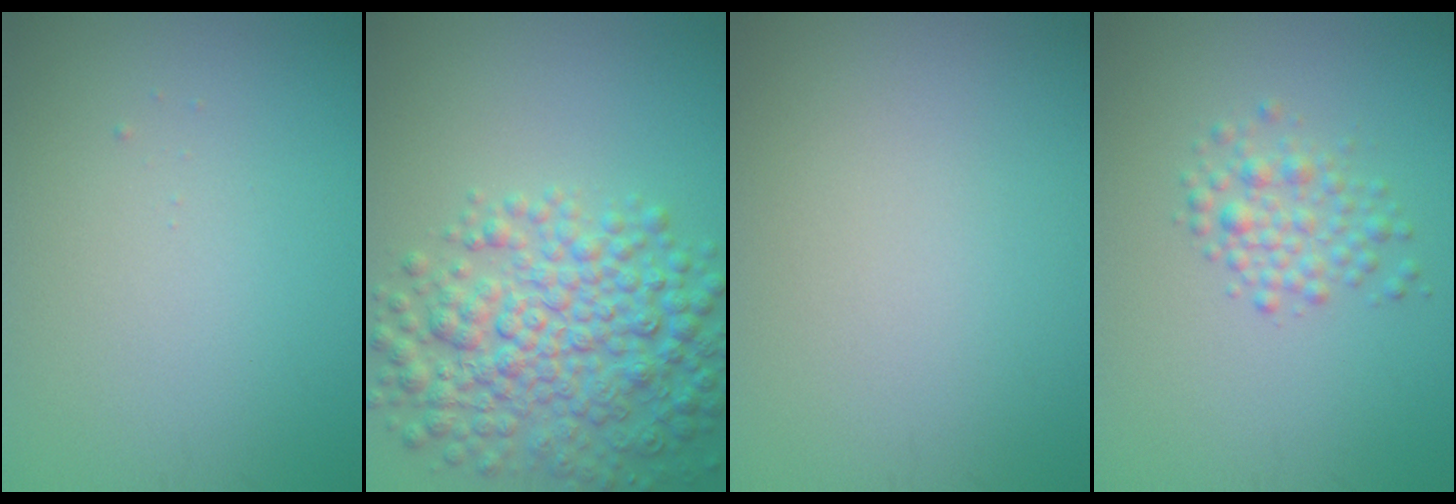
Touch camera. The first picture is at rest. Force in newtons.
{"total": 7.4, "press": 7.4, "slide": 0.2}
{"total": 0.0}
{"total": 2.4, "press": 2.4, "slide": 0.0}